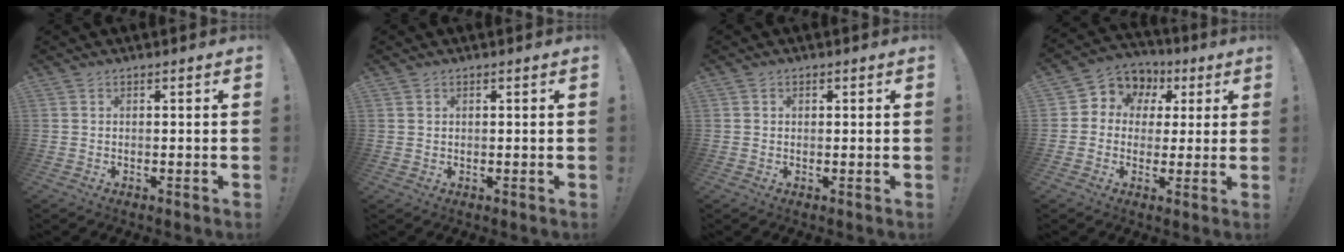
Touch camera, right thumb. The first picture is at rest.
{"total": 0.9, "force": [0.6, 0.7, 0.2], "torque": [0.004, -0.003, 0.011]}
{"total": 0.9, "force": [0.3, 0.8, 0.2], "torque": [0.004, 0.000, 0.004]}
{"total": 7.2, "force": [1.1, 6.8, 2.3], "torque": [-0.026, -0.009, 0.025]}